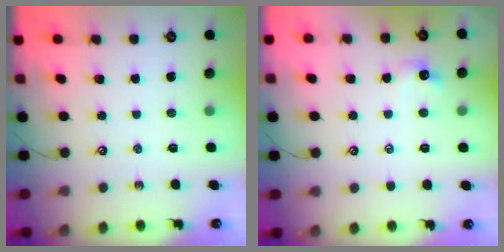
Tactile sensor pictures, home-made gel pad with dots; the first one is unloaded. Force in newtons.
{"total": 1.4, "press": 1.2, "slide": 0.6}